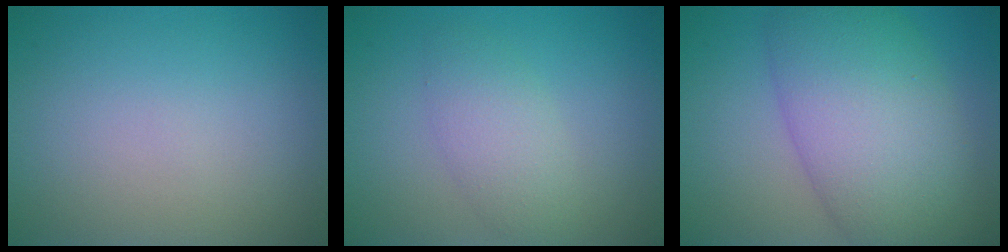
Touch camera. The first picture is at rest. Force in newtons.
{"total": 2.6, "press": 2.6, "slide": 0.3}
{"total": 10.4, "press": 10.4, "slide": 0.4}